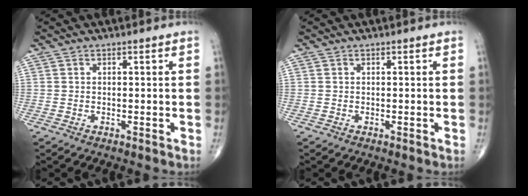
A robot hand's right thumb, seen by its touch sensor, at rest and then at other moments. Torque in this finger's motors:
{"motor_torque": [0.01, 0.02, -0.01, -0.01, 0.01]}